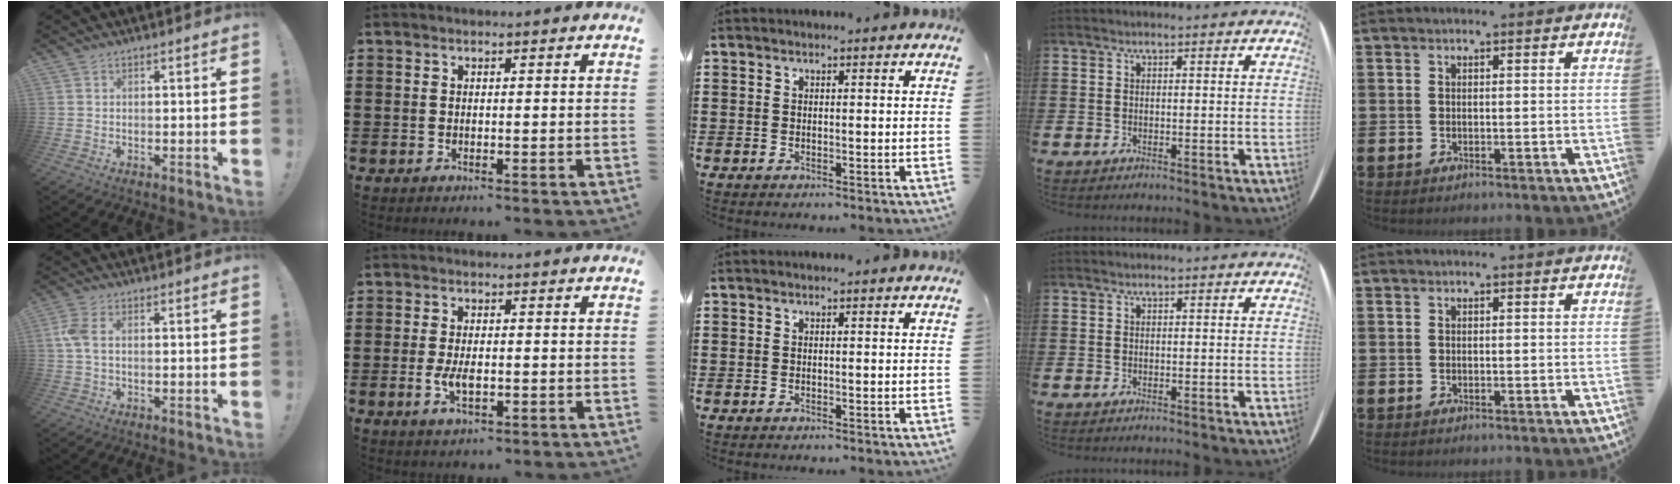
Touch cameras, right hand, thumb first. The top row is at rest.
{"thumb": {"total": 4.8, "force": [0.4, 2.4, 4.2], "torque": [-0.099, 0.009, 0.009]}, "index": {"total": 3.8, "force": [-0.7, 1.6, 3.4], "torque": [-0.069, -0.004, -0.011]}}